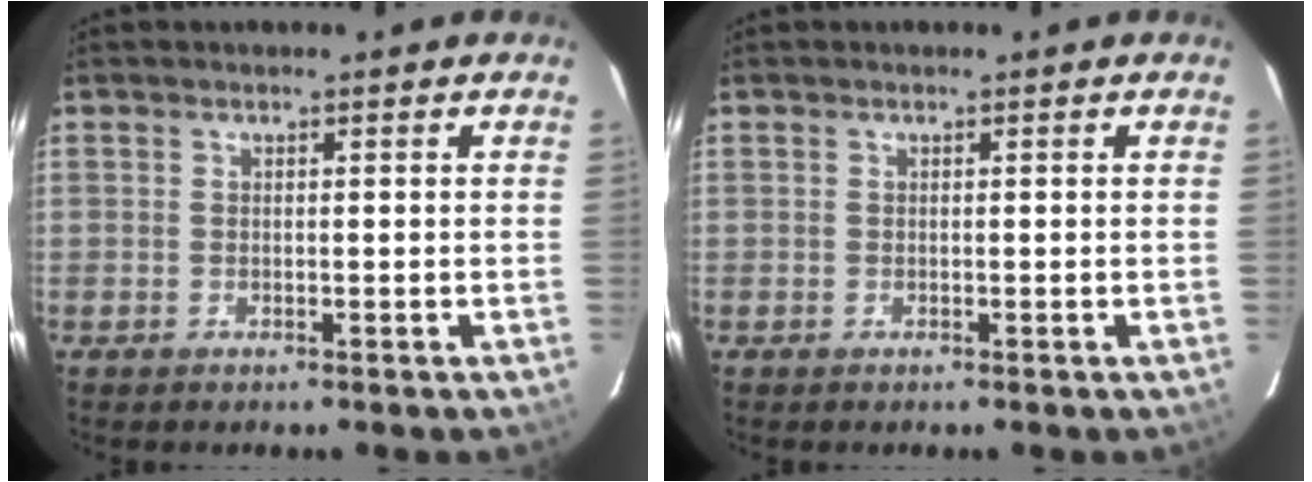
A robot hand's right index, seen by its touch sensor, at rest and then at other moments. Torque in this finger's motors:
{"motor_torque": [0.00, 0.00, -0.03, 0.00]}